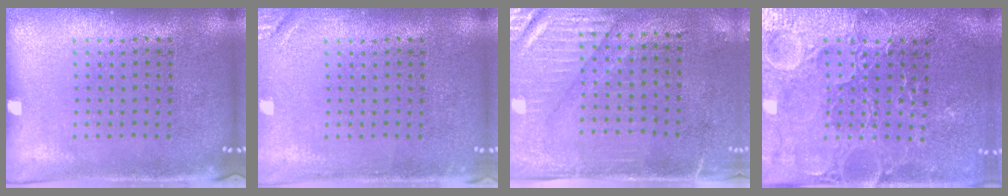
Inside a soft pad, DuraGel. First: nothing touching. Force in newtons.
{"total": 1.3, "press": 1.3, "slide": 0.3}
{"total": 3.0, "press": 2.5, "slide": 1.6}
{"total": 3.7, "press": 3.6, "slide": 0.9}